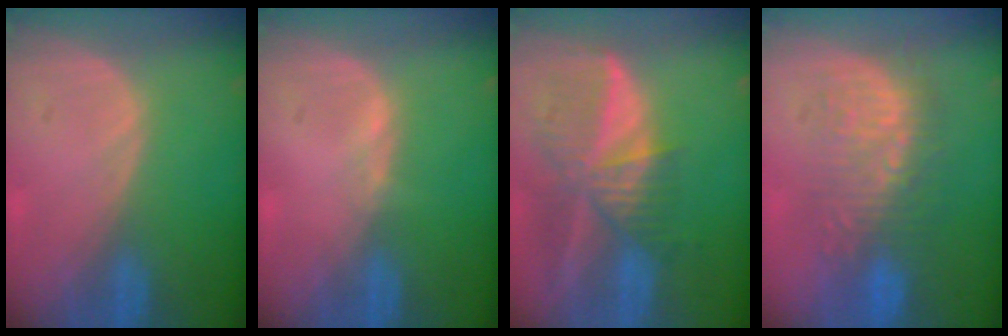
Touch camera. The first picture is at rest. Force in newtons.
{"total": 0.6, "press": 0.5, "slide": 0.3}
{"total": 9.3, "press": 8.1, "slide": 4.6}
{"total": 8.9, "press": 8.7, "slide": 1.9}